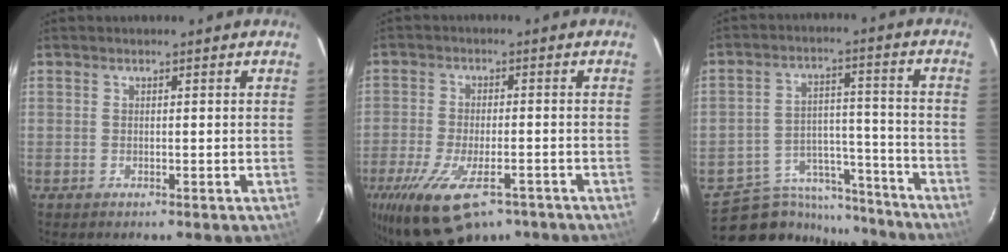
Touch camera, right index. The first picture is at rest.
{"total": 15.7, "force": [-10.0, 6.7, 10.0], "torque": [-0.217, -0.037, -0.163]}
{"total": 15.9, "force": [-13.7, 7.7, 2.5], "torque": [-0.063, 0.048, -0.192]}